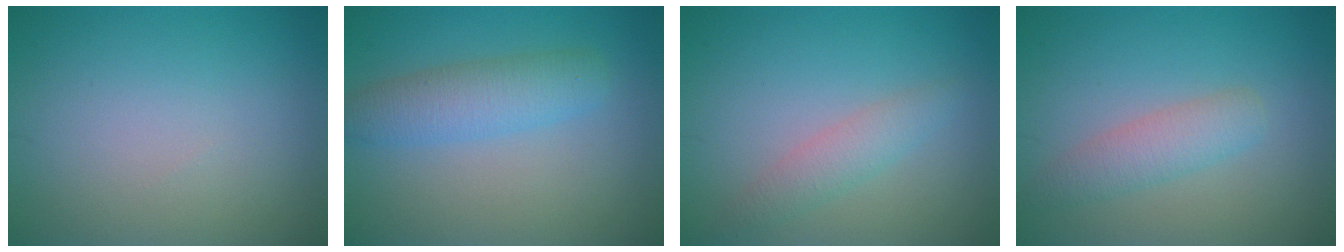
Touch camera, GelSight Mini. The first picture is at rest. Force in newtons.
{"total": 3.8, "press": 3.8, "slide": 0.2}
{"total": 2.1, "press": 2.1, "slide": 0.1}
{"total": 2.7, "press": 2.7, "slide": 0.1}